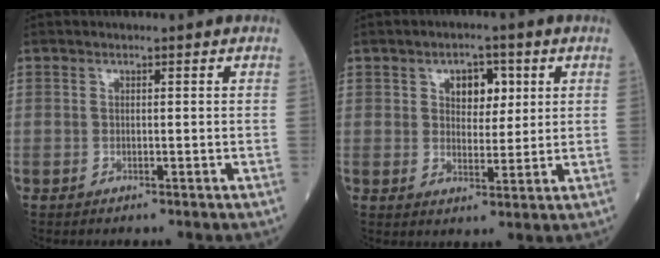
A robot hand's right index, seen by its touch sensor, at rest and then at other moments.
{"total": 5.3, "force": [2.0, 3.1, 3.7], "torque": [-0.050, 0.009, 0.033]}